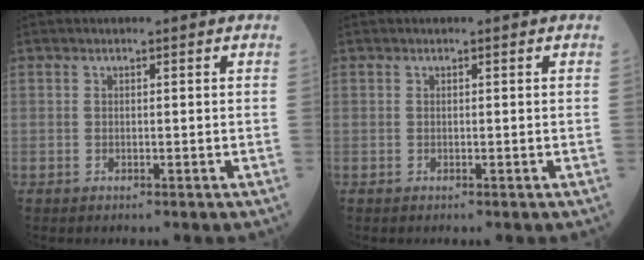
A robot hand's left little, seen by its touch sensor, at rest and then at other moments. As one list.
[{"total": 0.0}]